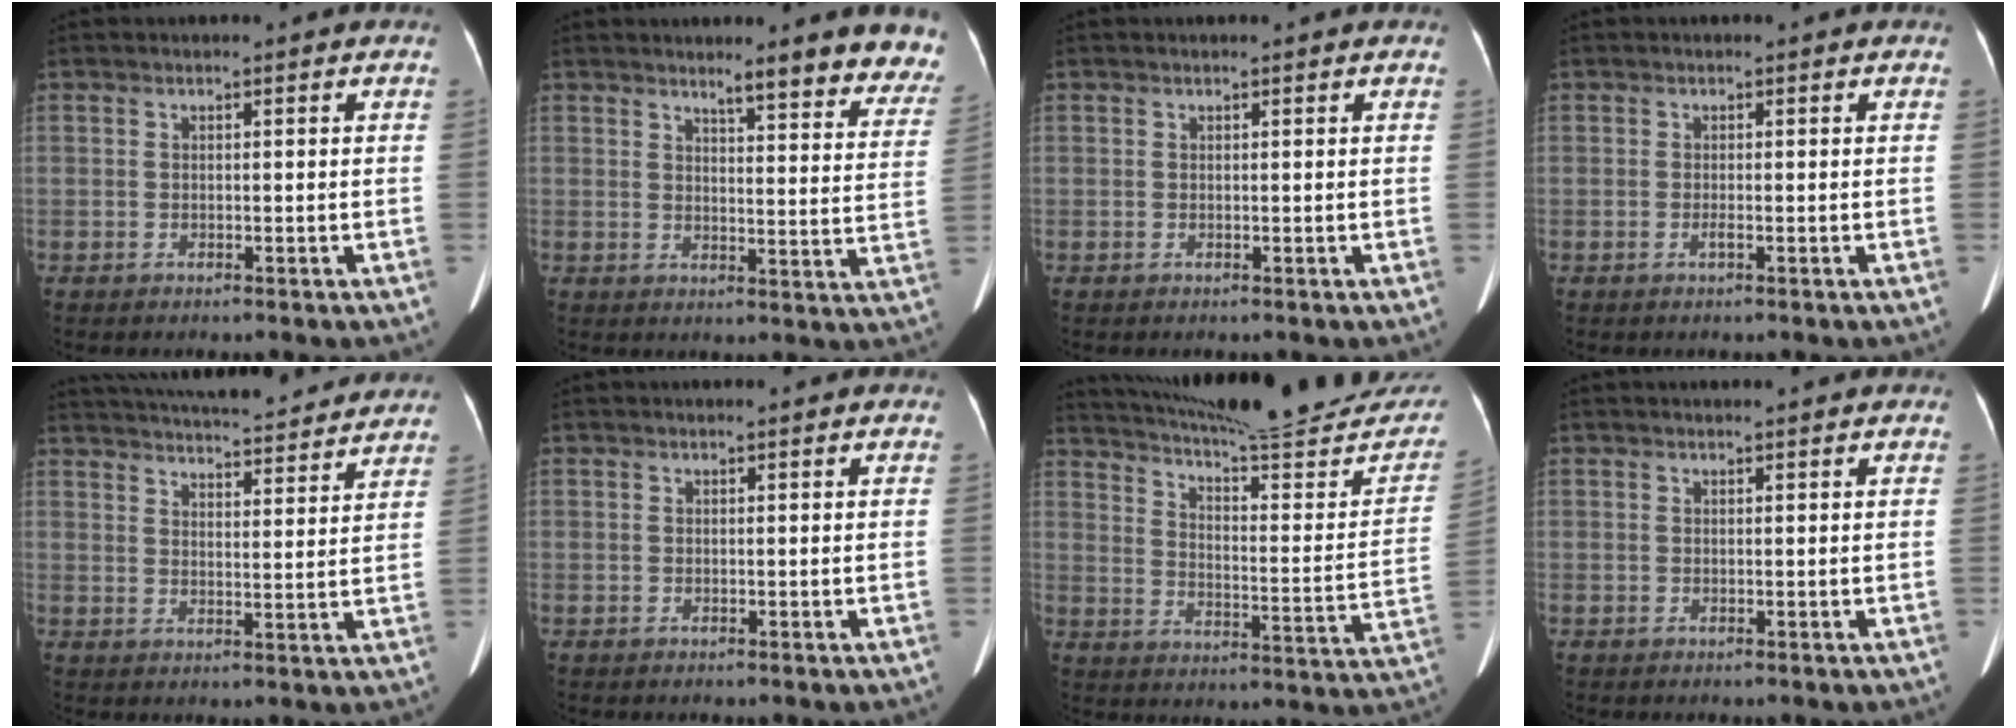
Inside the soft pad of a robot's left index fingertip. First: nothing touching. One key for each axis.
{"total": 12.1, "fx": 10.7, "fy": 1.3, "fz": 5.4, "tx": -0.030, "ty": -0.051, "tz": 0.104}
{"total": 1.3, "fx": 1.1, "fy": 0.2, "fz": 0.7, "tx": -0.004, "ty": -0.001, "tz": 0.010}
{"total": 0.7, "fx": -0.4, "fy": 0.0, "fz": 0.6, "tx": -0.016, "ty": -0.011, "tz": -0.011}
{"total": 24.1, "fx": 21.9, "fy": 4.3, "fz": 9.1, "tx": -0.157, "ty": -0.014, "tz": 0.284}
{"total": 2.2, "fx": 1.9, "fy": 0.3, "fz": 1.0, "tx": -0.011, "ty": -0.002, "tz": 0.020}
{"total": 28.6, "fx": 26.2, "fy": 2.6, "fz": 11.3, "tx": -0.174, "ty": -0.106, "tz": 0.333}
{"total": 3.3, "fx": 3.0, "fy": 0.4, "fz": 1.4, "tx": -0.017, "ty": -0.001, "tz": 0.031}